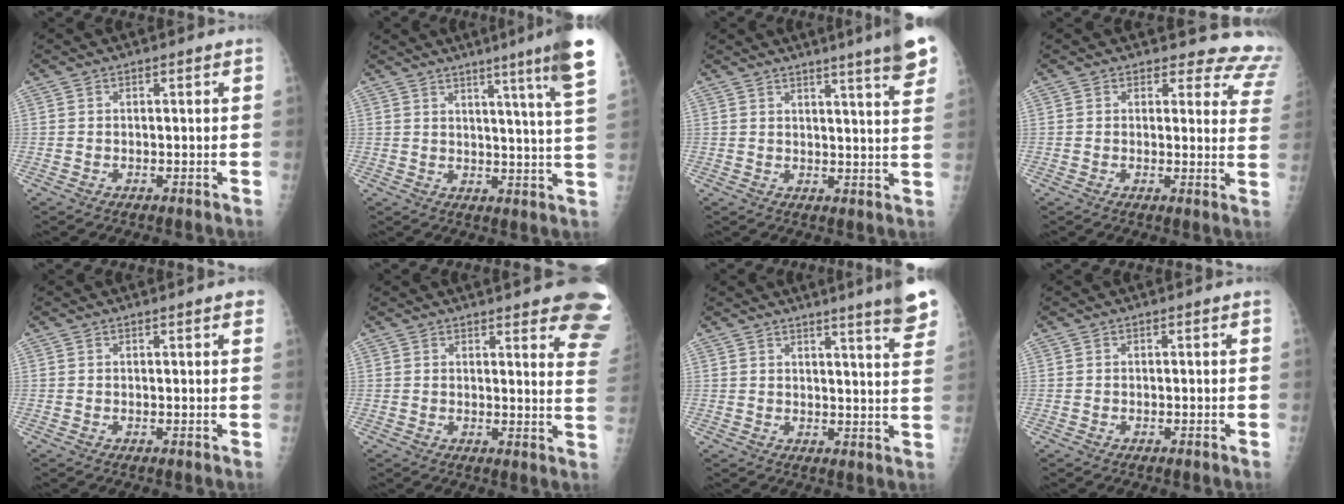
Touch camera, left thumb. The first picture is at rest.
{"total": 13.6, "force": [8.5, -0.9, 10.6], "torque": [-0.141, -0.048, 0.094]}
{"total": 10.4, "force": [7.2, 0.4, 7.5], "torque": [-0.086, -0.033, 0.077]}
{"total": 11.5, "force": [10.7, 4.1, 0.5], "torque": [0.050, -0.086, 0.077]}
{"total": 1.9, "force": [1.3, 0.2, 1.4], "torque": [-0.014, 0.001, 0.013]}
{"total": 15.9, "force": [12.1, 3.6, 9.6], "torque": [-0.088, -0.066, 0.121]}
{"total": 9.4, "force": [7.1, 0.3, 6.2], "torque": [-0.062, -0.039, 0.074]}
{"total": 0.0}